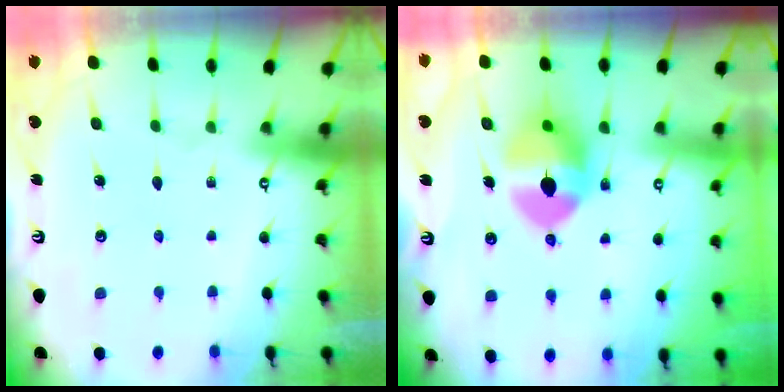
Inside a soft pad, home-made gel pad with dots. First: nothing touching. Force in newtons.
{"total": 10.2, "press": 10.1, "slide": 1.5}